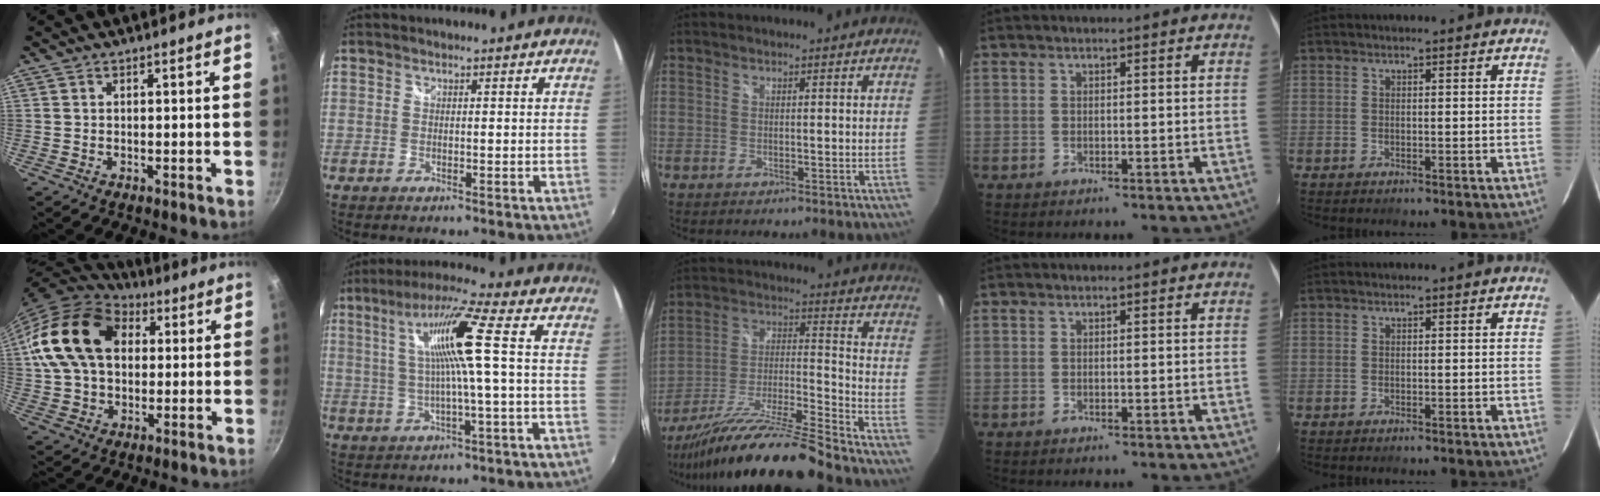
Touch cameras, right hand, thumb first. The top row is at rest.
{"thumb": {"total": 19.2, "force": [4.2, 13.8, 12.6], "torque": [-0.212, 0.020, 0.065]}, "index": {"total": 11.5, "force": [1.9, -0.6, 11.3], "torque": [-0.207, 0.010, 0.037]}, "middle": {"total": 18.8, "force": [-15.7, -1.1, 10.3], "torque": [-0.182, -0.030, -0.278]}}